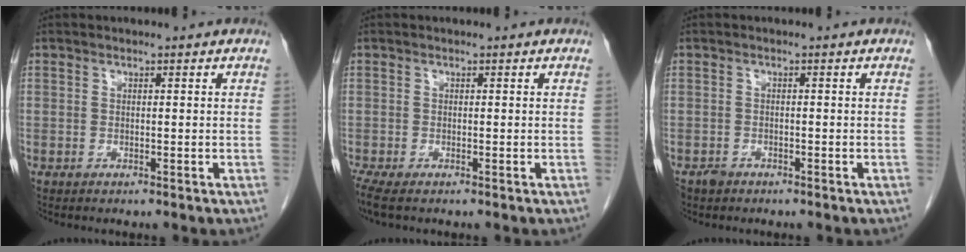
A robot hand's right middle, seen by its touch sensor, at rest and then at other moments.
{"total": 2.9, "force": [-2.3, 0.6, 1.7], "torque": [-0.037, -0.011, -0.041]}
{"total": 1.3, "force": [-1.0, 0.8, 0.2], "torque": [-0.010, 0.001, -0.016]}